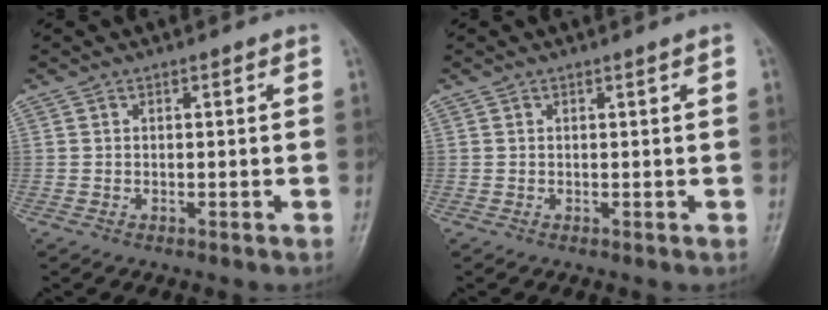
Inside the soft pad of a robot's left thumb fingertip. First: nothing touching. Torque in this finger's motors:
{"motor_torque": [-0.18, -0.05, -0.07, -0.09, 0.03]}